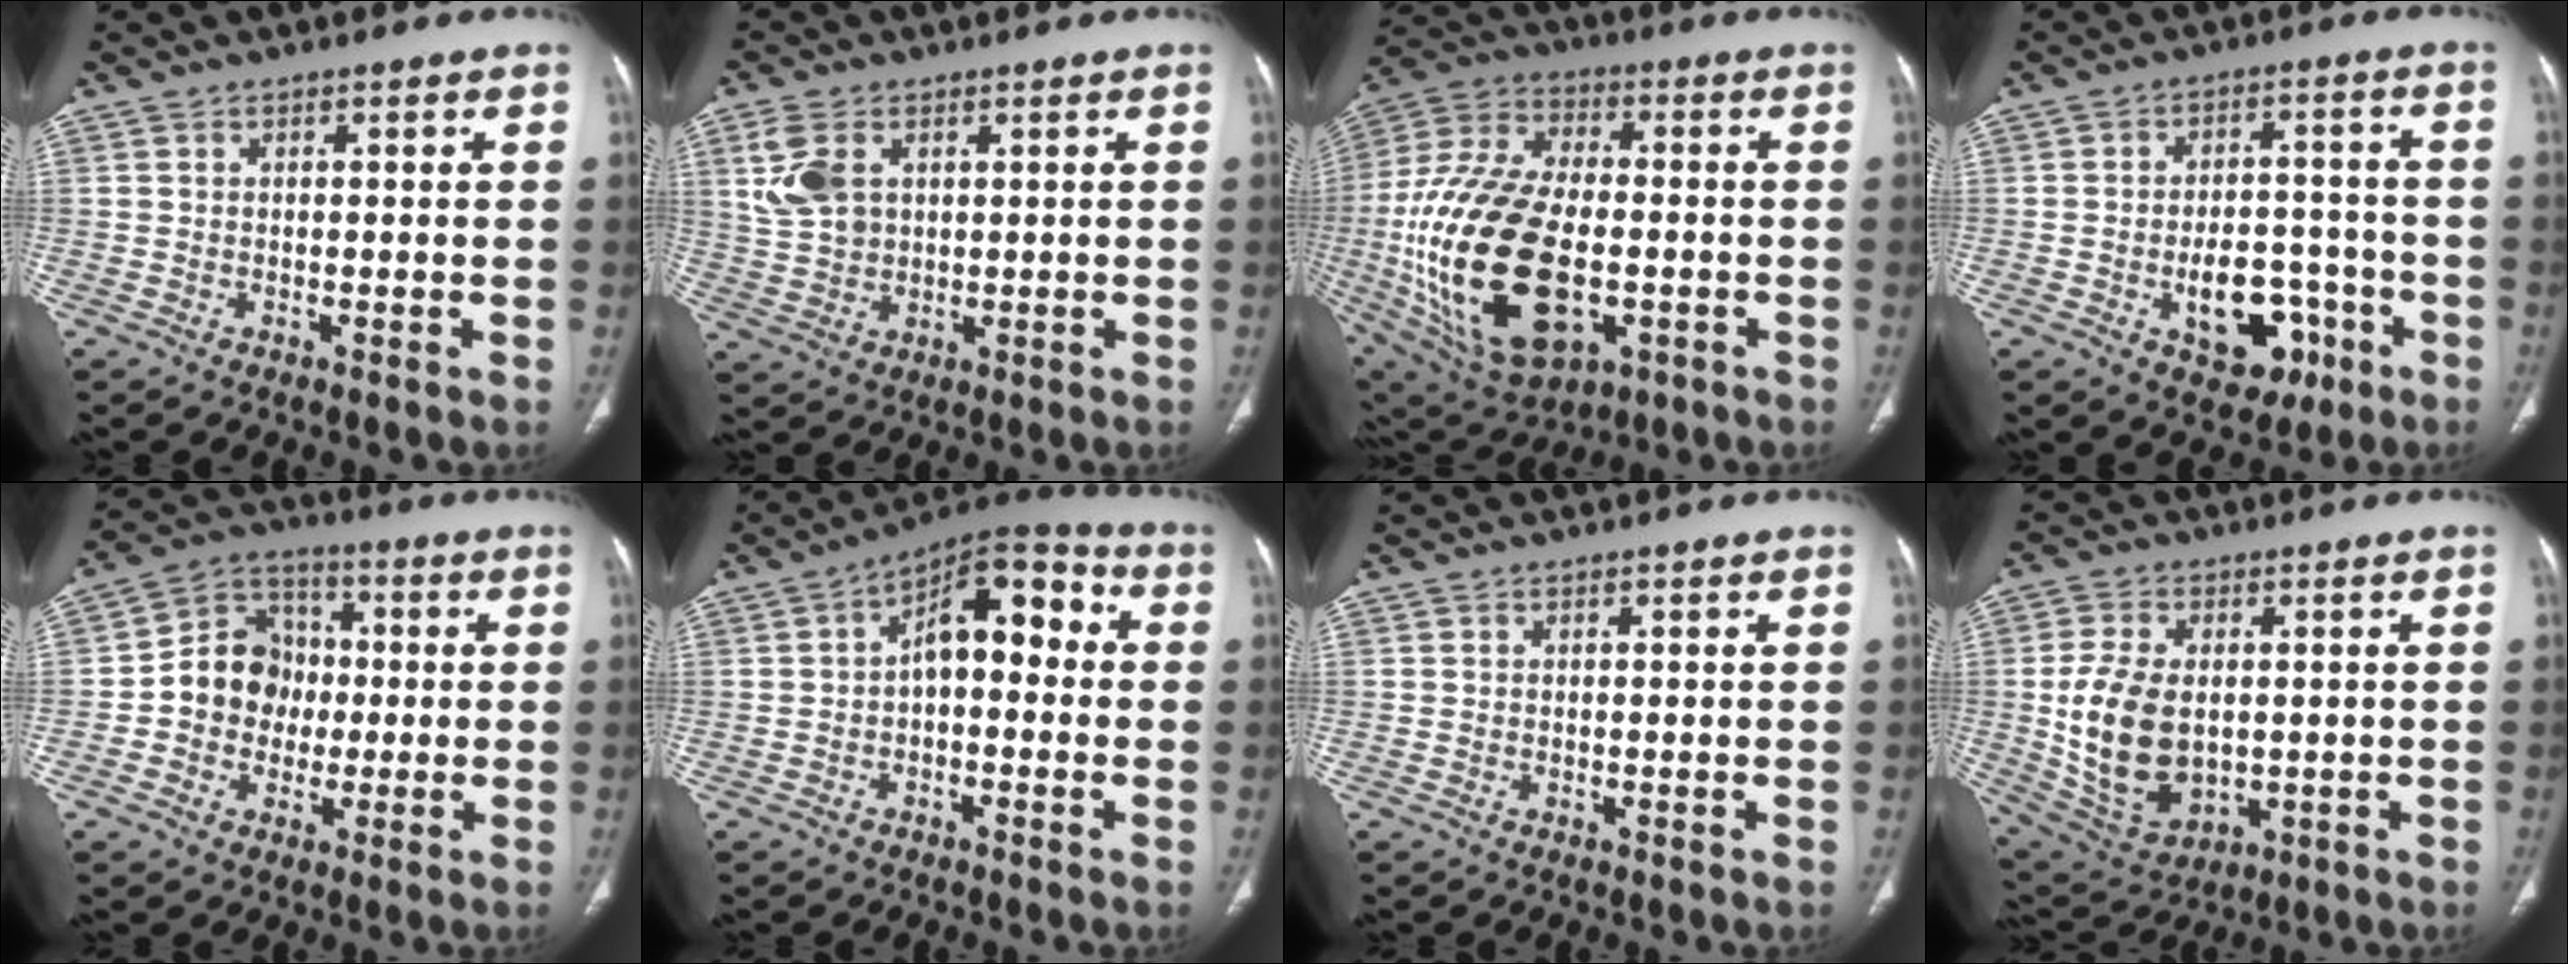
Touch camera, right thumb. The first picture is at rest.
{"total": 7.5, "force": [2.6, 5.0, 5.0], "torque": [-0.104, -0.003, 0.060]}
{"total": 27.9, "force": [-5.2, 15.5, 22.7], "torque": [-0.462, 0.002, -0.066]}
{"total": 11.0, "force": [-4.2, 7.1, 7.3], "torque": [-0.073, 0.036, -0.049]}
{"total": 10.7, "force": [-0.9, 9.5, 4.9], "torque": [-0.041, 0.031, -0.027]}
{"total": 11.9, "force": [0.8, 6.4, 10.1], "torque": [-0.116, 0.041, -0.002]}
{"total": 0.0}
{"total": 14.5, "force": [-0.1, 9.3, 11.1], "torque": [-0.206, -0.008, 0.022]}